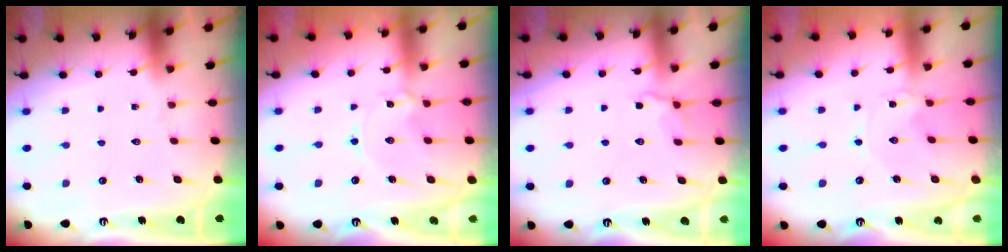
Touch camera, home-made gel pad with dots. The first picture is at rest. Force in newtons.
{"total": 1.5, "press": 1.5, "slide": 0.2}
{"total": 3.1, "press": 2.6, "slide": 1.6}
{"total": 0.7, "press": 0.7, "slide": 0.1}